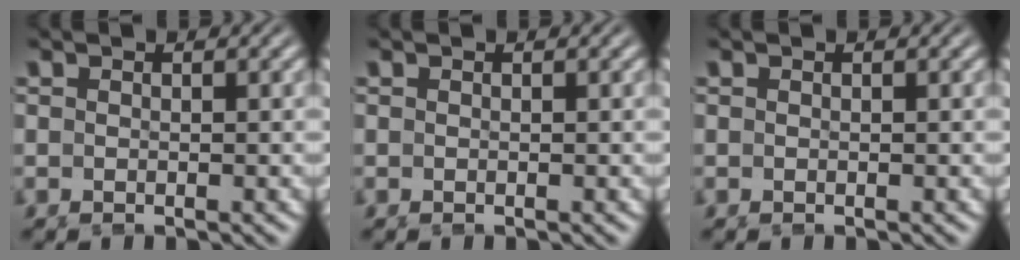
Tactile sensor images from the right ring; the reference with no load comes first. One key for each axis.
{"total": 0.0}
{"total": 0.0}